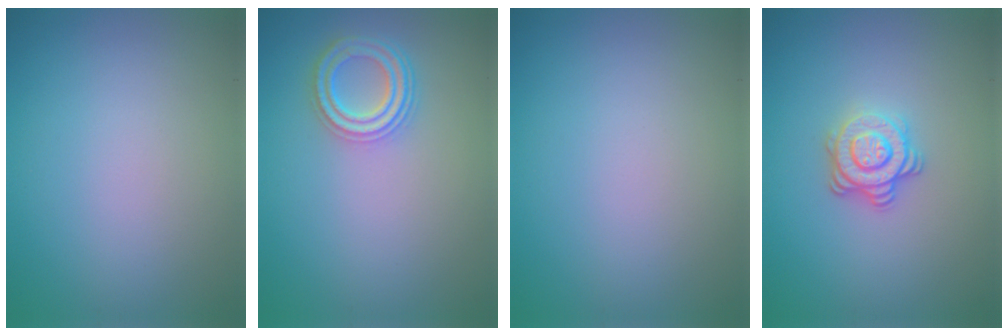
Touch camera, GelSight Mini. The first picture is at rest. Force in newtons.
{"total": 3.7, "press": 3.4, "slide": 1.5}
{"total": 0.0}
{"total": 3.4, "press": 2.9, "slide": 1.8}